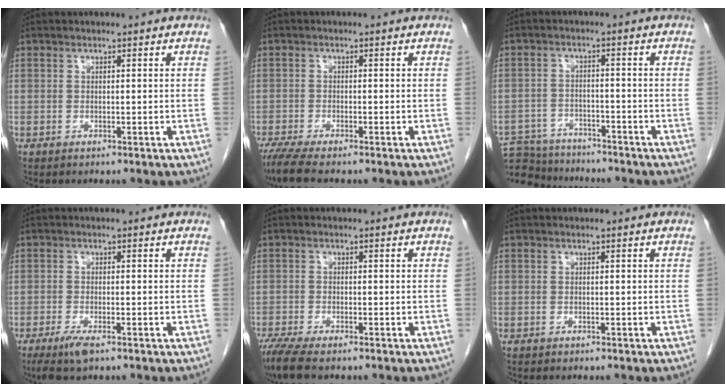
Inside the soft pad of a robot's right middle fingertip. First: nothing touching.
{"total": 5.4, "force": [-4.3, 0.5, 3.2], "torque": [-0.059, -0.015, -0.076]}
{"total": 10.8, "force": [-10.1, 3.2, 2.2], "torque": [-0.043, 0.006, -0.155]}
{"total": 3.6, "force": [-2.3, 0.7, 2.7], "torque": [-0.058, -0.010, -0.040]}
{"total": 5.3, "force": [-4.1, 0.8, 3.3], "torque": [-0.062, -0.015, -0.073]}
{"total": 0.0}